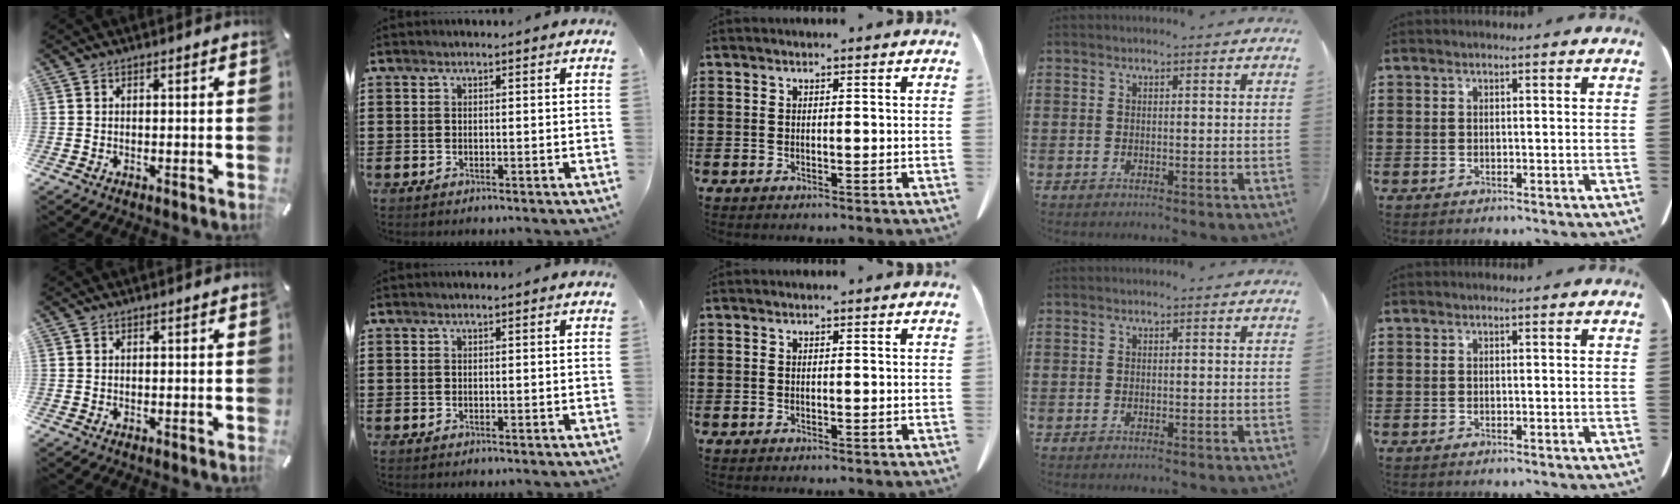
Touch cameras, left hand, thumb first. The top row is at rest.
{}